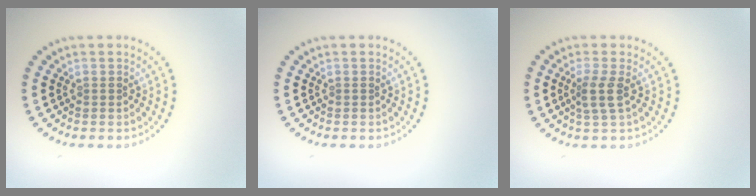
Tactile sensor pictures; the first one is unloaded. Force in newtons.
{"total": 0.0}
{"total": 2.2, "press": 1.7, "slide": 1.3}